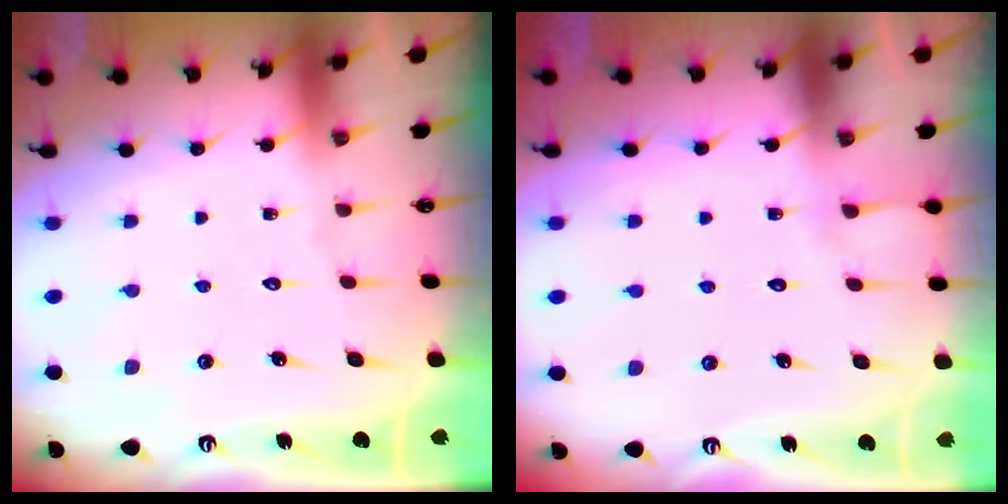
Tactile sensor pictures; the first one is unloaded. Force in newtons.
{"total": 4.8, "press": 4.7, "slide": 0.5}